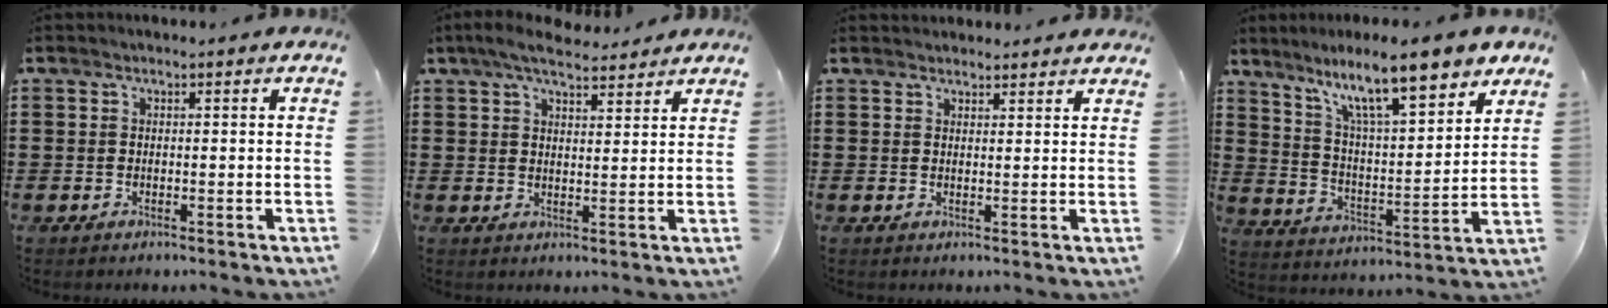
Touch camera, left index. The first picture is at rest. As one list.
[{"total": 5.4, "force": [4.6, 1.2, 2.5], "torque": [-0.061, -0.003, 0.085]}, {"total": 2.1, "force": [2.0, 0.5, -0.2], "torque": [-0.001, 0.000, 0.040]}, {"total": 13.2, "force": [9.8, 2.5, 8.4], "torque": [-0.165, -0.045, 0.164]}]